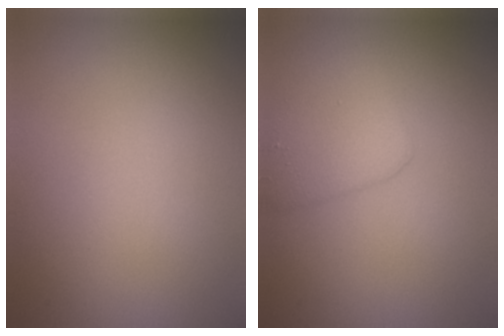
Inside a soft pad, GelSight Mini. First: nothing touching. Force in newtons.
{"total": 3.6, "press": 3.5, "slide": 0.3}